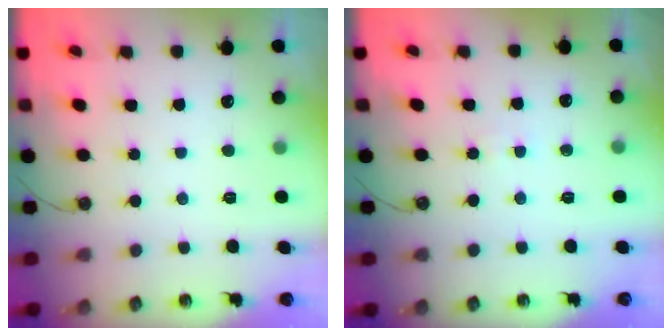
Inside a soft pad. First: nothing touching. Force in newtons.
{"total": 2.8, "press": 2.8, "slide": 0.3}